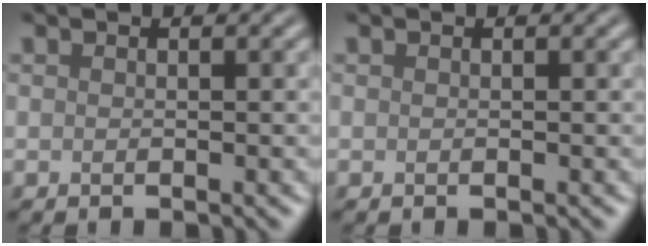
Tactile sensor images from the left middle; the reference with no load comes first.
{"total": 0.0}